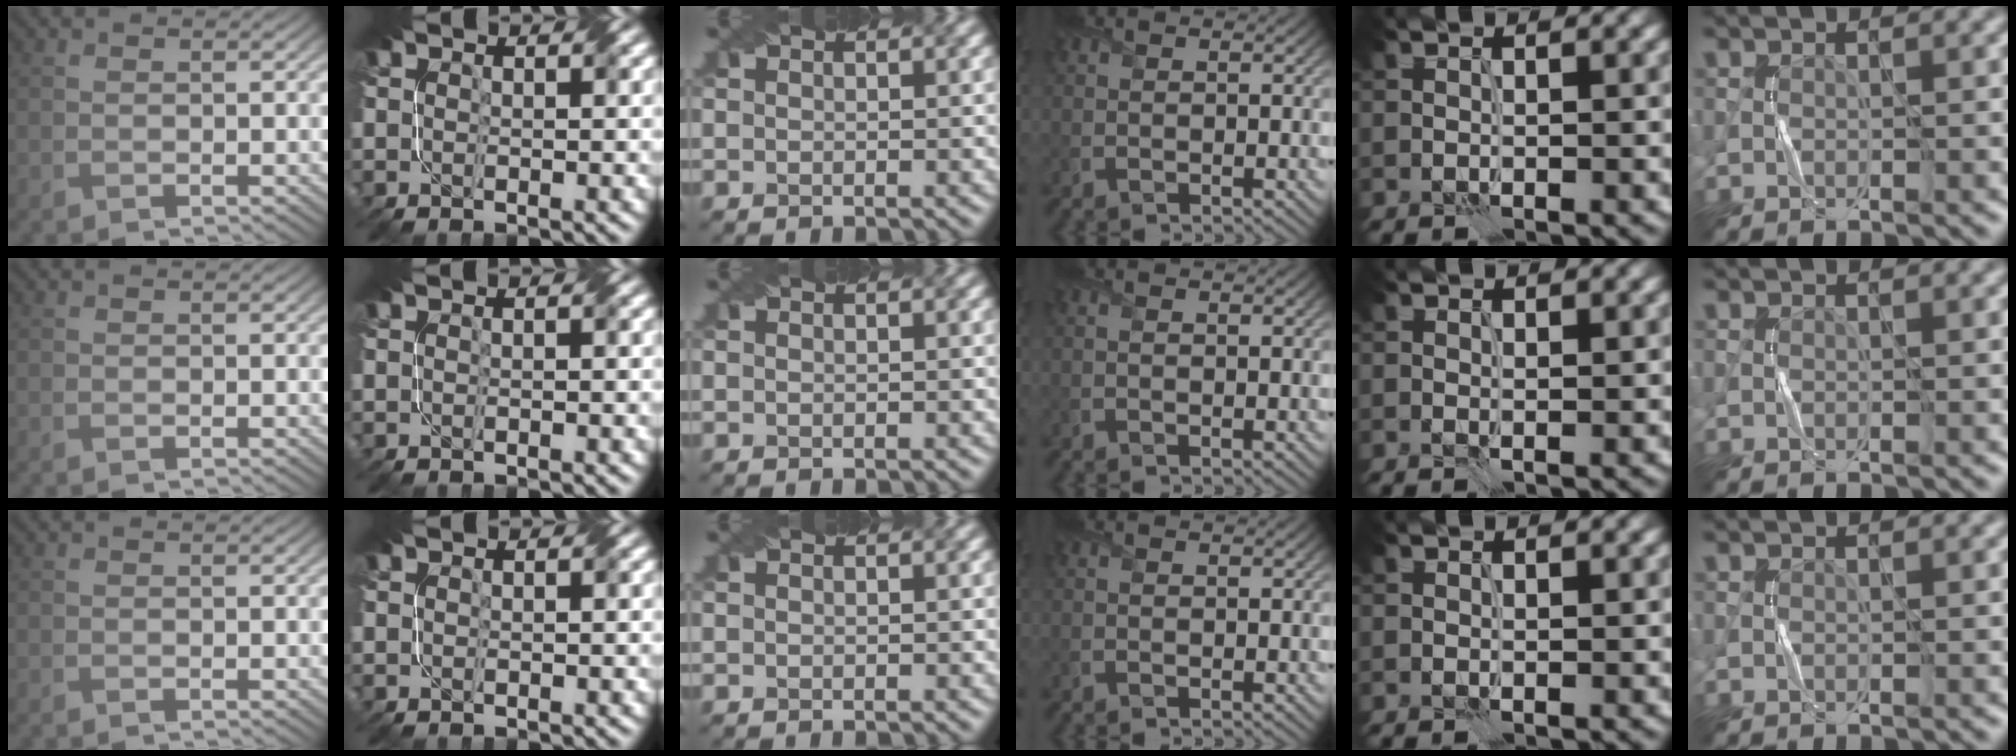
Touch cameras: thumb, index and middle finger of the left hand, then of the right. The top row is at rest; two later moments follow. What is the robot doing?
{"motion": "fold", "object": "napkin"}